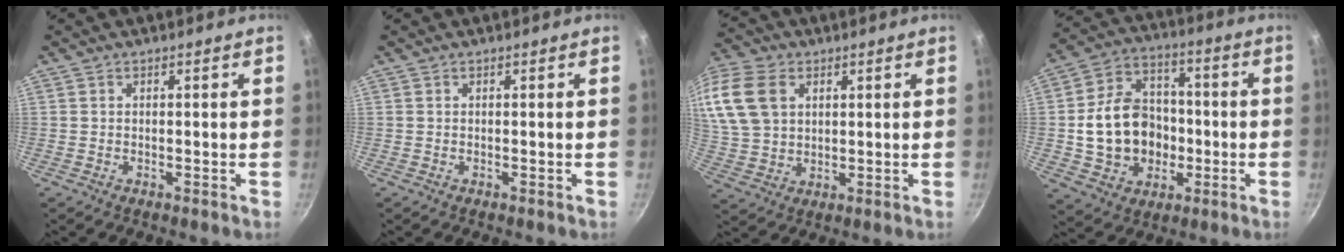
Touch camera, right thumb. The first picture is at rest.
{"total": 0.0}
{"total": 16.3, "force": [5.6, 11.6, 10.0], "torque": [-0.212, 0.002, 0.114]}
{"total": 16.6, "force": [-1.7, 13.4, 9.6], "torque": [-0.138, 0.038, -0.021]}